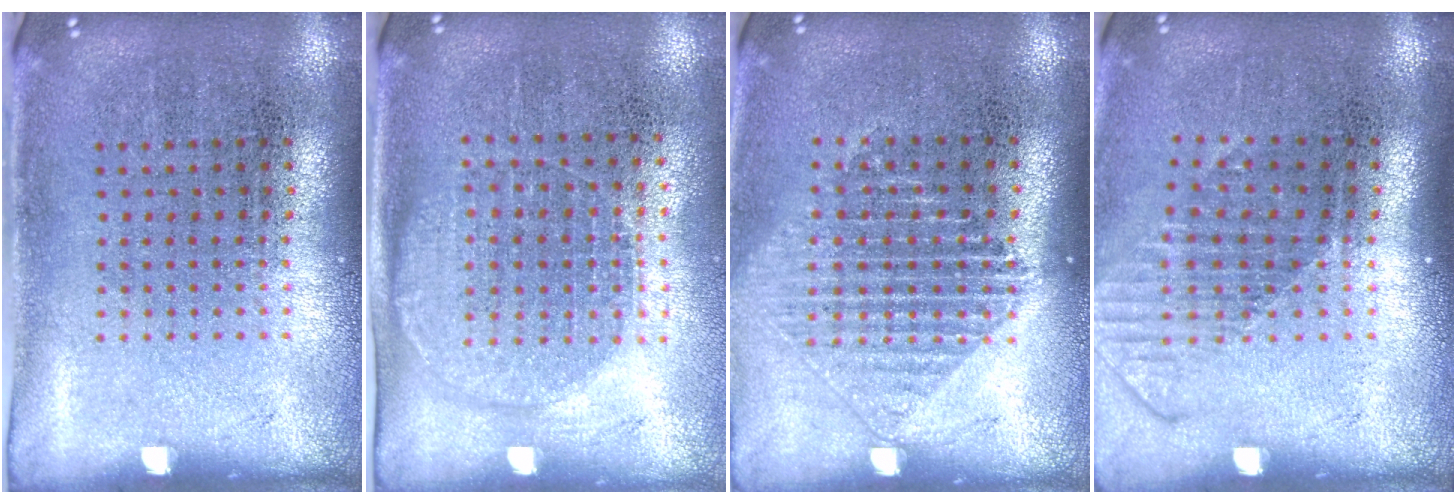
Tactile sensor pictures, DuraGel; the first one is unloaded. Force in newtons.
{"total": 1.3, "press": 1.2, "slide": 0.5}
{"total": 1.3, "press": 1.2, "slide": 0.5}
{"total": 1.6, "press": 1.2, "slide": 1.0}